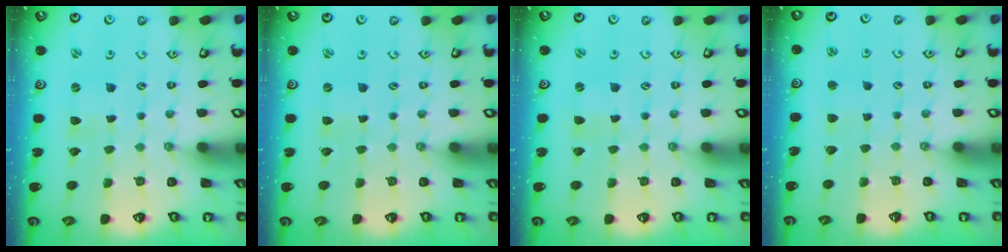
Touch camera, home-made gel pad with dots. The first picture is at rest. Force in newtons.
{"total": 0.0}
{"total": 0.0}
{"total": 1.6, "press": 1.5, "slide": 0.3}